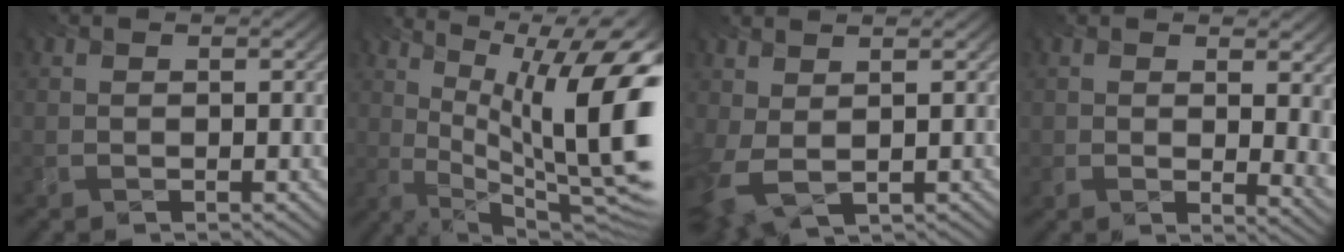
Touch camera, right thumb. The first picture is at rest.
{"total": 17.2, "force": [3.1, 7.3, 15.2], "torque": [-0.209, 0.011, 0.050]}
{"total": 4.8, "force": [0.3, 2.8, 3.9], "torque": [-0.125, -0.007, 0.014]}
{"total": 7.4, "force": [3.1, 2.9, 6.1], "torque": [-0.095, 0.007, 0.044]}